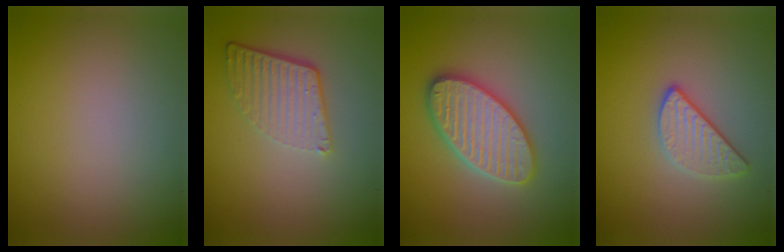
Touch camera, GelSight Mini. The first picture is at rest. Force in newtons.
{"total": 4.1, "press": 2.9, "slide": 2.8}
{"total": 5.8, "press": 5.8, "slide": 0.7}
{"total": 2.6, "press": 2.5, "slide": 0.7}